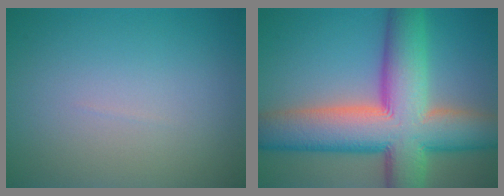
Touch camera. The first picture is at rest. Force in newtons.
{"total": 13.7, "press": 13.7, "slide": 0.8}